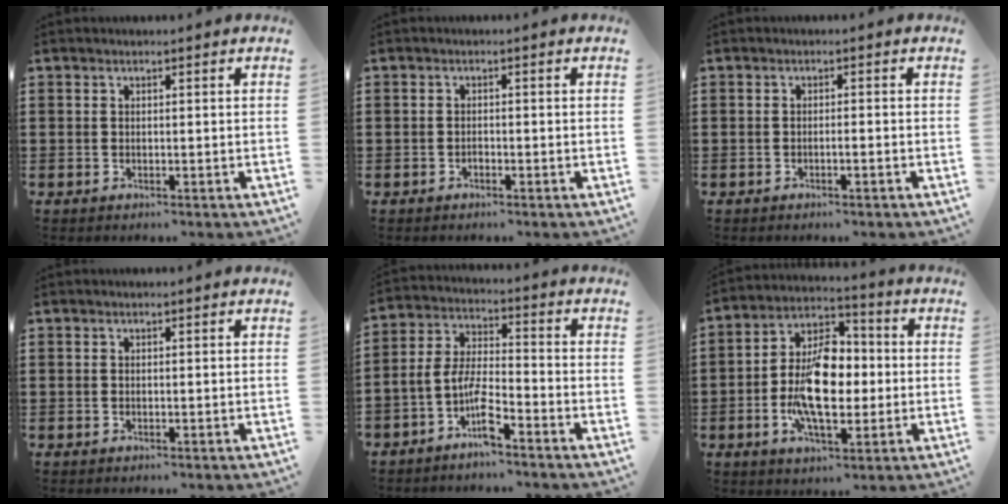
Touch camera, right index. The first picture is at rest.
{"total": 0.8, "force": [-0.5, 0.4, 0.4], "torque": [-0.010, -0.002, -0.010]}
{"total": 0.8, "force": [-0.6, 0.0, 0.6], "torque": [-0.012, -0.002, -0.011]}
{"total": 0.0}
{"total": 6.0, "force": [-4.3, 1.6, 3.9], "torque": [-0.104, -0.011, -0.091]}
{"total": 11.7, "force": [-1.6, 6.3, 9.7], "torque": [-0.196, 0.002, -0.031]}